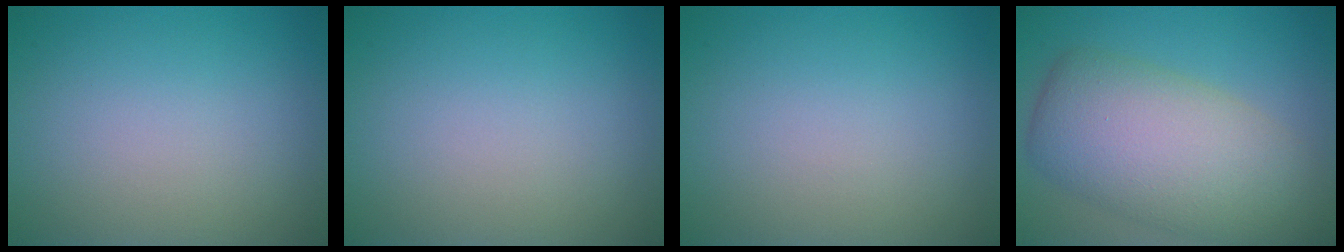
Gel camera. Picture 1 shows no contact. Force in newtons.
{"total": 0.0}
{"total": 0.0}
{"total": 9.0, "press": 9.0, "slide": 0.7}